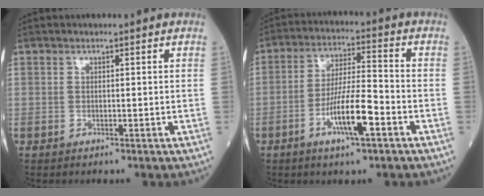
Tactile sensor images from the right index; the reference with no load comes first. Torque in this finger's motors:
{"motor_torque": [1.41, -0.60, 0.67, 0.18]}